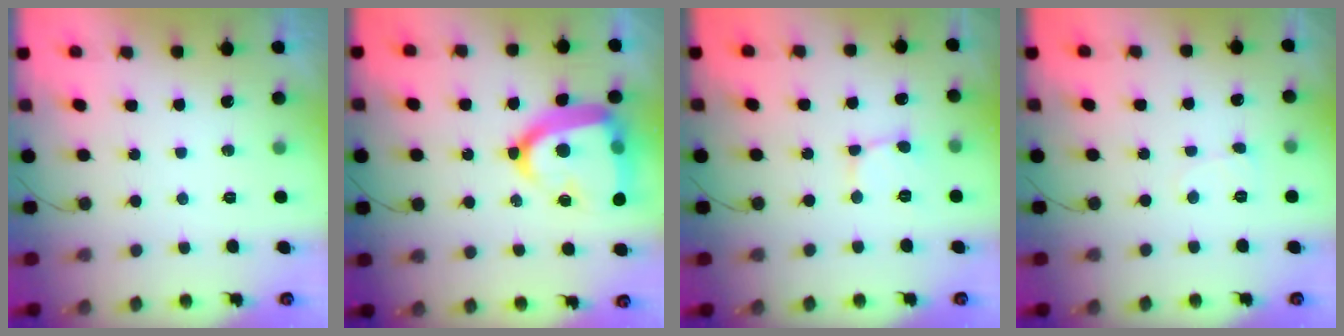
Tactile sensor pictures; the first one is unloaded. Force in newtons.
{"total": 21.8, "press": 21.7, "slide": 2.0}
{"total": 1.8, "press": 1.7, "slide": 0.2}
{"total": 3.3, "press": 3.3, "slide": 0.3}